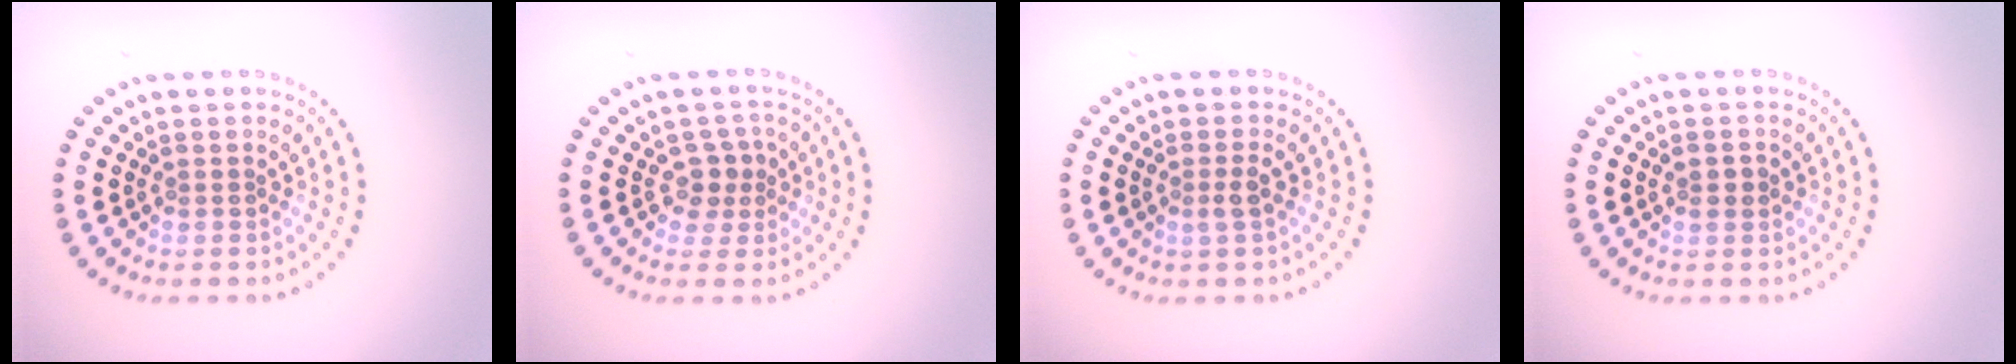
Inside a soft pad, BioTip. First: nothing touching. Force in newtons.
{"total": 2.0, "press": 1.6, "slide": 1.2}
{"total": 1.3, "press": 0.9, "slide": 0.9}
{"total": 1.2, "press": 1.2, "slide": 0.2}